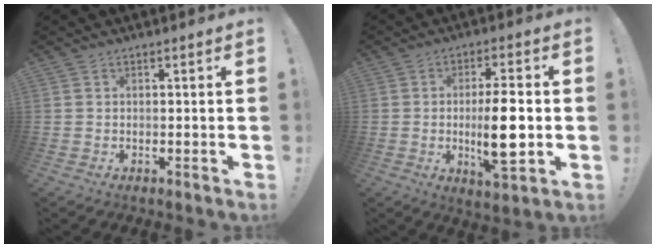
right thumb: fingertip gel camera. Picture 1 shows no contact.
{"total": 11.9, "force": [-0.9, 2.9, 11.5], "torque": [-0.203, -0.008, -0.024]}